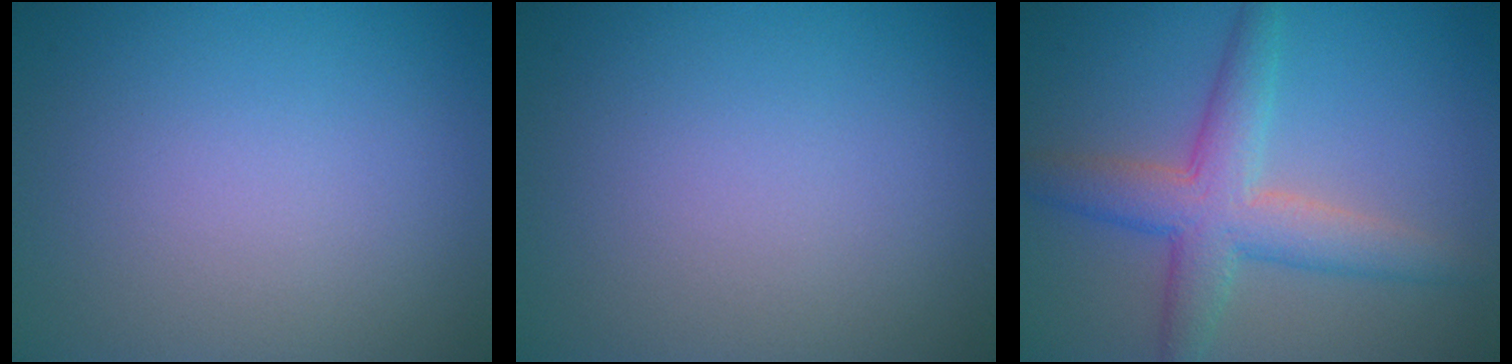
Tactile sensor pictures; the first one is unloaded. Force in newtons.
{"total": 0.0}
{"total": 5.5, "press": 5.5, "slide": 0.4}